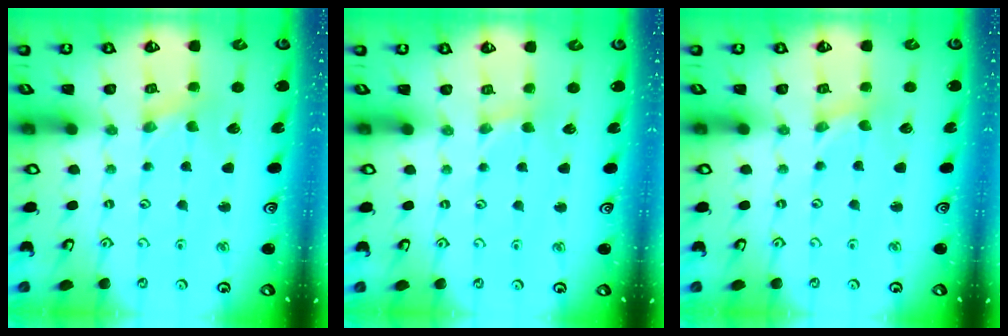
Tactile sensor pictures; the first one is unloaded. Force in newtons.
{"total": 1.3, "press": 1.2, "slide": 0.3}
{"total": 0.0}